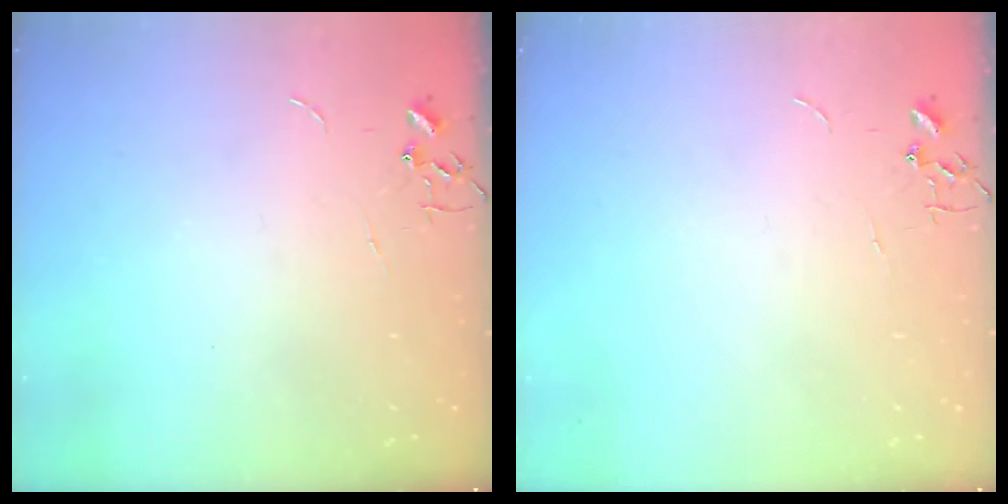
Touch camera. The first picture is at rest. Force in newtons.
{"total": 0.0}